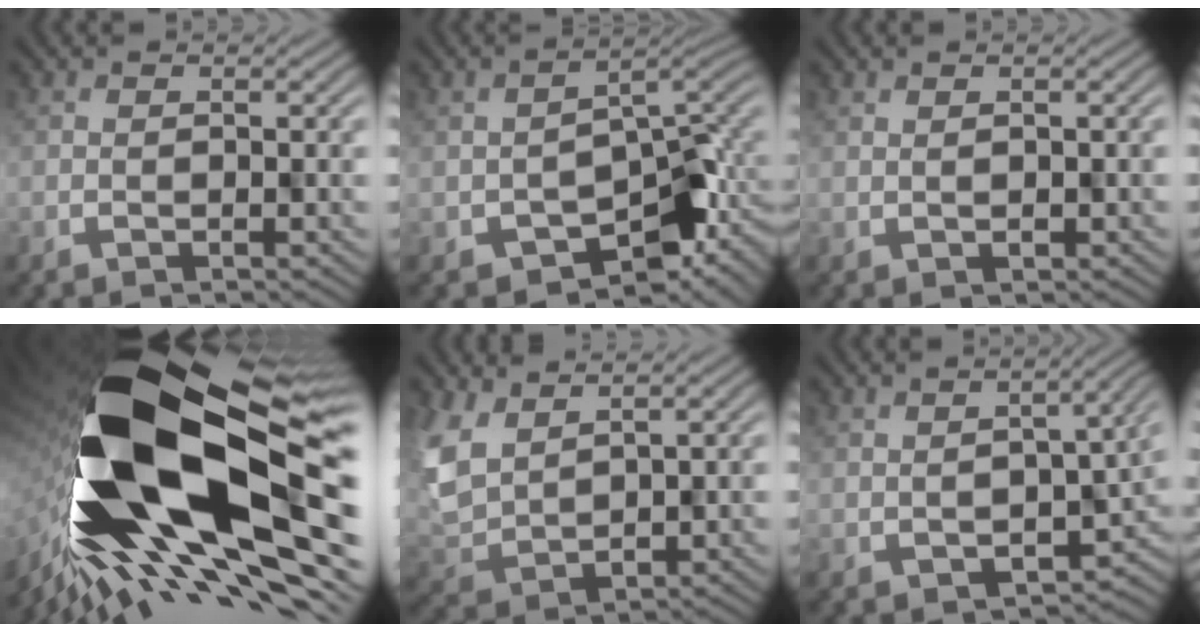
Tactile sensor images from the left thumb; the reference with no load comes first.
{"total": 6.0, "force": [-2.0, 3.4, 4.4], "torque": [-0.045, -0.017, -0.035]}
{"total": 0.9, "force": [0.7, 0.3, 0.5], "torque": [-0.008, 0.000, 0.012]}
{"total": 21.1, "force": [-0.5, 11.1, 18.0], "torque": [-0.372, -0.061, -0.014]}
{"total": 8.6, "force": [4.3, 5.7, 4.9], "torque": [-0.133, -0.025, 0.097]}
{"total": 4.0, "force": [-0.1, 1.7, 3.6], "torque": [-0.054, -0.018, 0.008]}